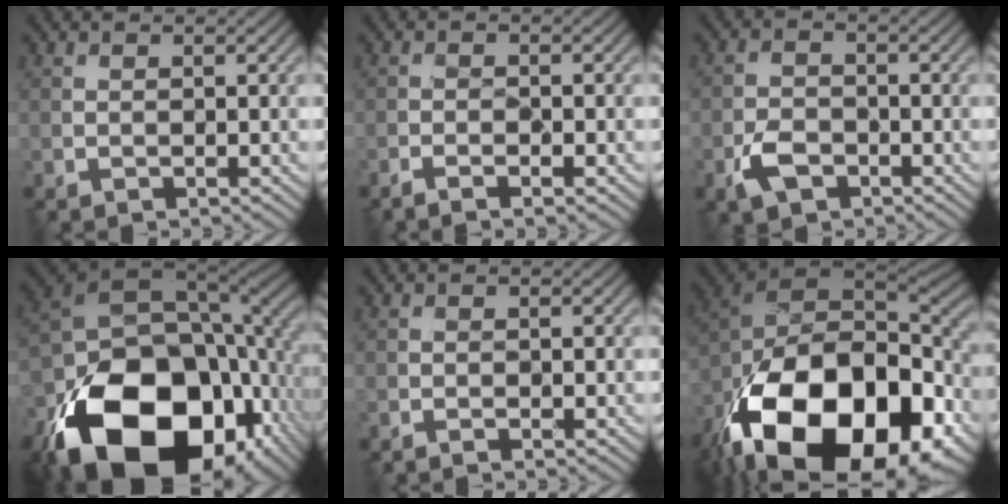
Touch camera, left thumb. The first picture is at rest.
{"total": 2.2, "force": [-1.5, 0.3, 1.6], "torque": [-0.033, 0.001, -0.030]}
{"total": 4.3, "force": [-2.4, 2.6, 2.5], "torque": [-0.052, -0.004, -0.053]}
{"total": 22.2, "force": [-8.8, 13.8, 15.0], "torque": [-0.318, -0.066, -0.111]}
{"total": 0.9, "force": [-0.6, 0.2, 0.7], "torque": [-0.012, 0.000, -0.010]}
{"total": 22.8, "force": [-11.3, 12.6, 15.2], "torque": [-0.319, -0.061, -0.155]}